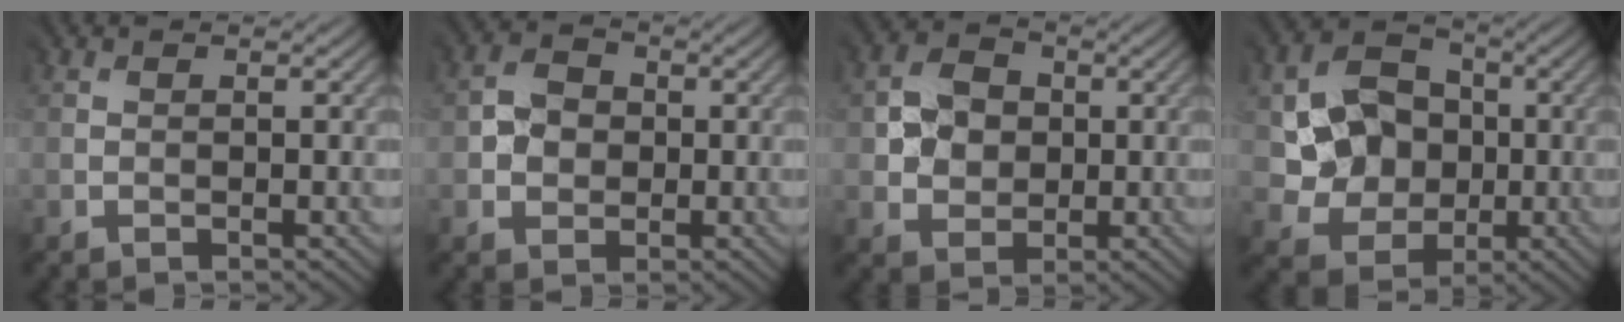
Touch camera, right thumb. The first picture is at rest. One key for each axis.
{"total": 3.0, "fx": 0.0, "fy": 2.9, "fz": 0.7, "tx": -0.010, "ty": 0.005, "tz": -0.003}
{"total": 4.5, "fx": 0.8, "fy": 4.2, "fz": 1.3, "tx": -0.034, "ty": 0.008, "tz": 0.006}
{"total": 7.8, "fx": 0.8, "fy": 7.1, "fz": 3.2, "tx": -0.081, "ty": 0.001, "tz": 0.006}